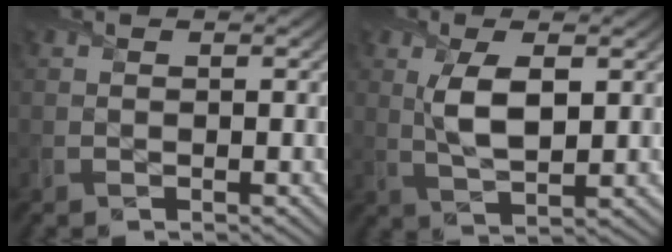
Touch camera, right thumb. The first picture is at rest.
{"total": 5.7, "force": [1.3, 2.3, 5.1], "torque": [-0.111, 0.000, 0.027]}